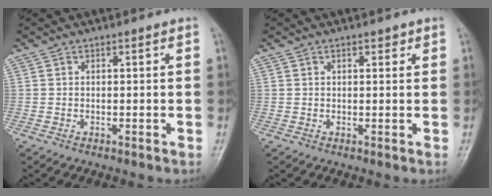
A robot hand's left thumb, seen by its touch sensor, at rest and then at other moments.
{"total": 1.6, "force": [1.0, 0.8, 0.9], "torque": [-0.005, -0.002, 0.010]}